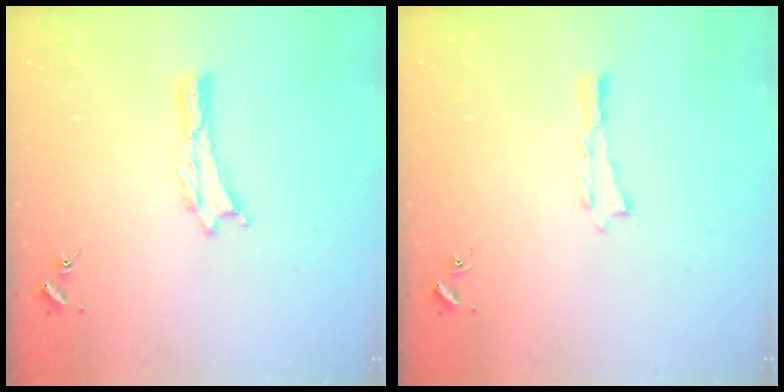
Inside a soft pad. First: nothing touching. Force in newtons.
{"total": 0.0}